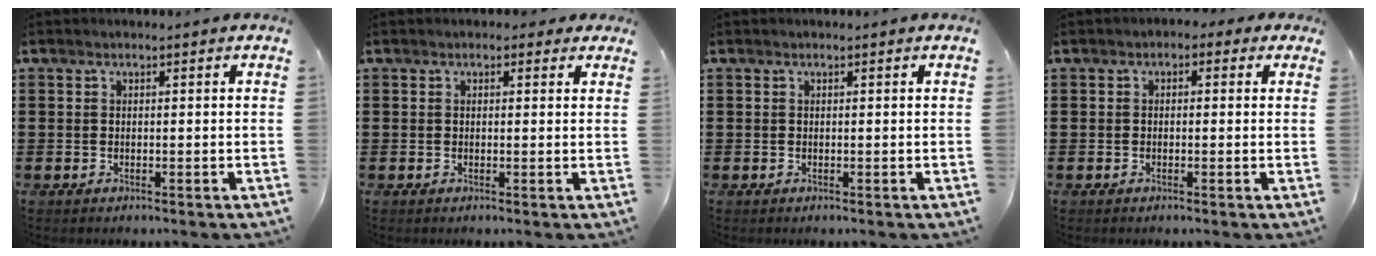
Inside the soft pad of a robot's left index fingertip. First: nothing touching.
{"total": 1.1, "force": [0.5, 0.8, 0.6], "torque": [-0.006, 0.005, 0.006]}
{"total": 0.0}
{"total": 1.3, "force": [-0.6, 0.9, 0.7], "torque": [-0.017, 0.004, -0.014]}